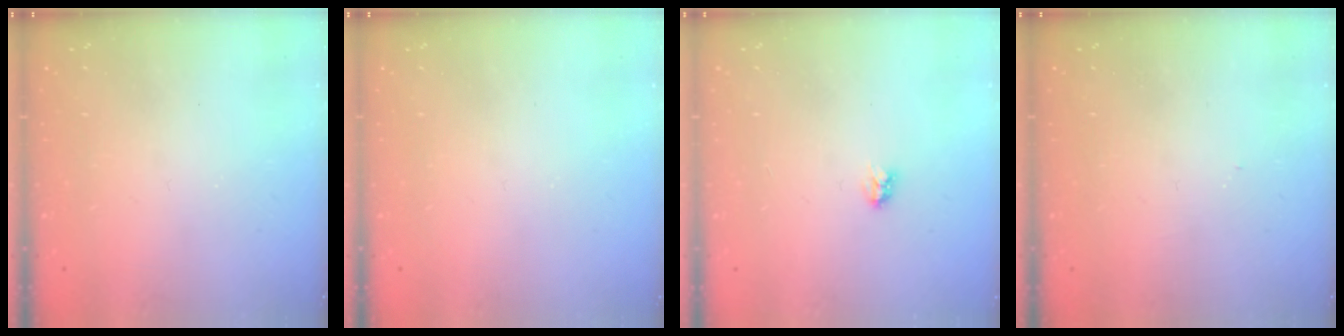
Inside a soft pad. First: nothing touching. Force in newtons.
{"total": 0.0}
{"total": 2.9, "press": 2.9, "slide": 0.3}
{"total": 3.3, "press": 3.3, "slide": 0.4}